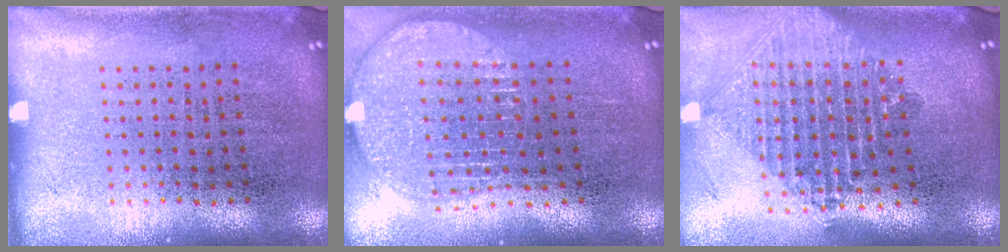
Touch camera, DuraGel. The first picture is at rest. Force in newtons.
{"total": 1.7, "press": 1.5, "slide": 0.9}
{"total": 2.2, "press": 1.7, "slide": 1.4}